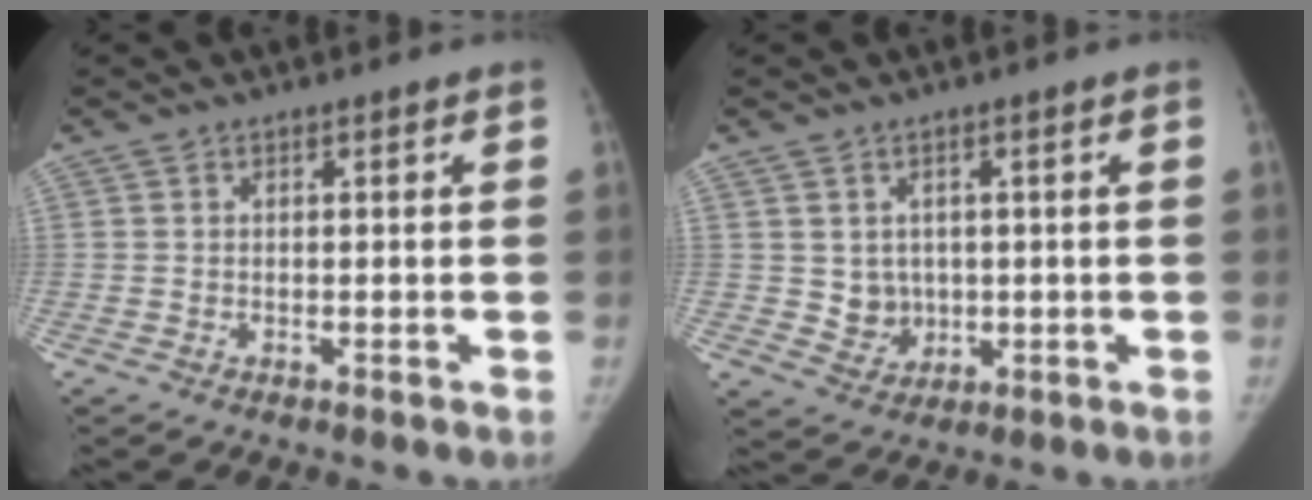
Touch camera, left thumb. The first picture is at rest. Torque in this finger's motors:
{"motor_torque": [0.03, 0.04, 0.04, -0.05, 0.00]}